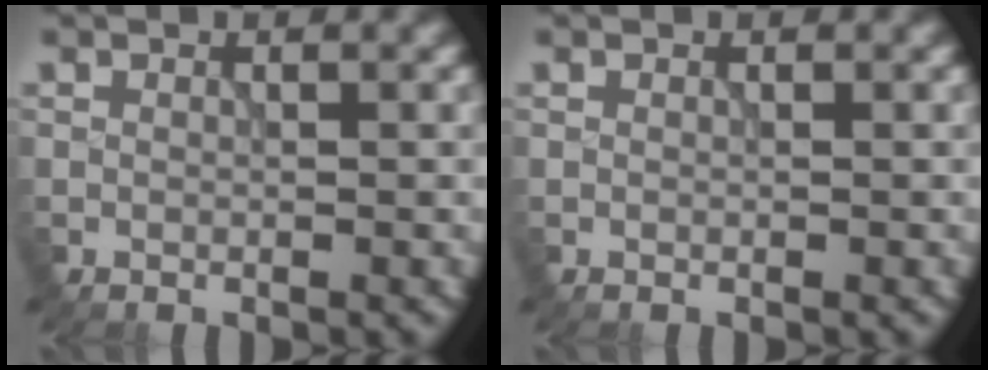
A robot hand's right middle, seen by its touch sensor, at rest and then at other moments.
{"total": 0.0}